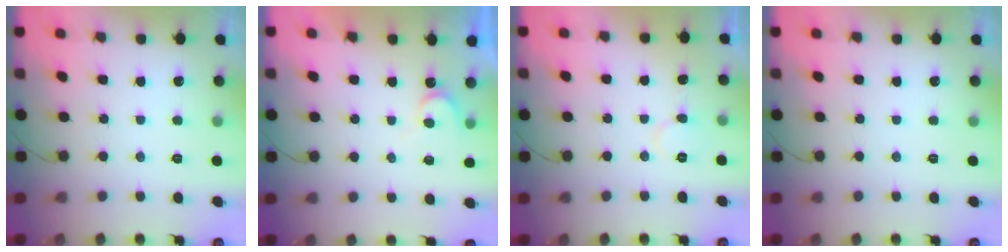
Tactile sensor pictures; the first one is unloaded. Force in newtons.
{"total": 6.5, "press": 6.5, "slide": 0.5}
{"total": 6.1, "press": 6.1, "slide": 0.5}
{"total": 0.0}